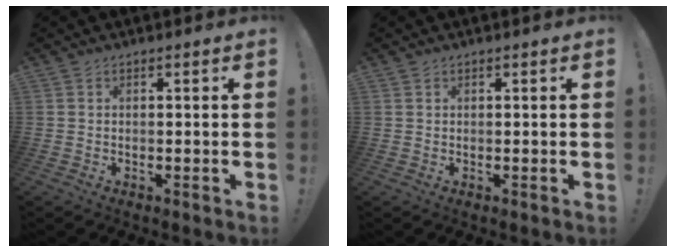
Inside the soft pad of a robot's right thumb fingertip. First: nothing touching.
{"total": 0.6, "force": [0.5, 0.4, -0.1], "torque": [0.006, -0.002, 0.009]}